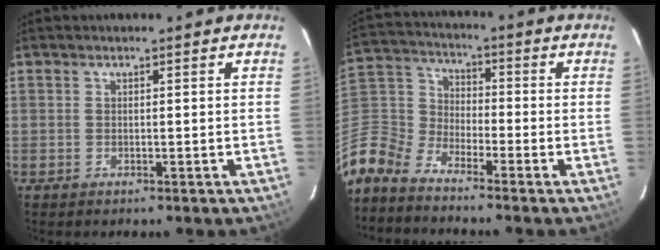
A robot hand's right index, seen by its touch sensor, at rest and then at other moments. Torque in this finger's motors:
{"motor_torque": [-0.83, -1.14, -0.82, -0.21]}